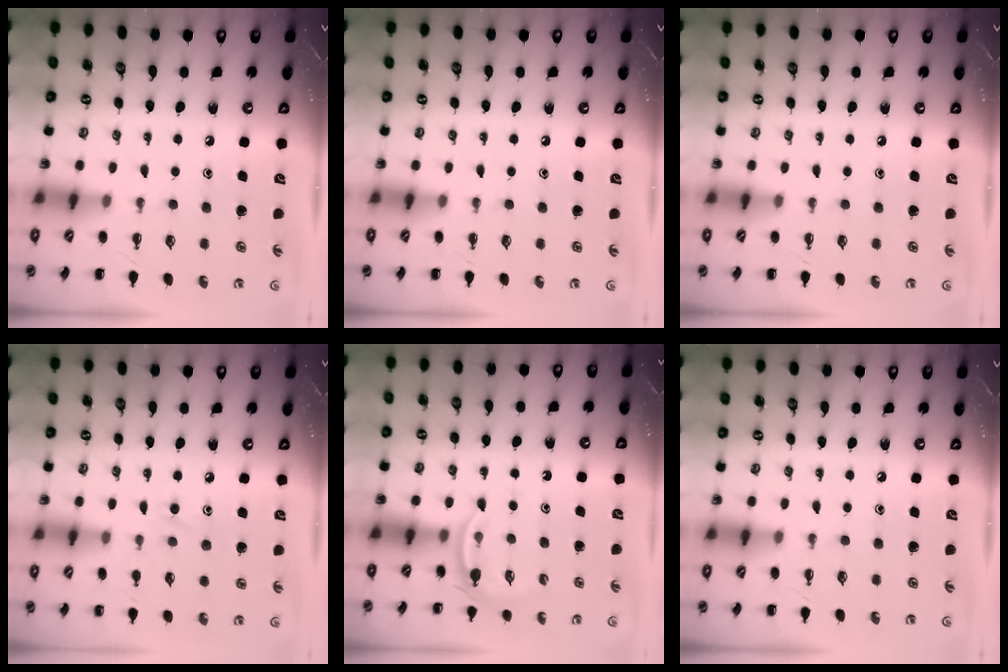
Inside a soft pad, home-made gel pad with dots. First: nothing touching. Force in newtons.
{"total": 0.0}
{"total": 0.0}
{"total": 8.1, "press": 7.7, "slide": 2.6}
{"total": 3.7, "press": 3.5, "slide": 1.2}
{"total": 0.0}